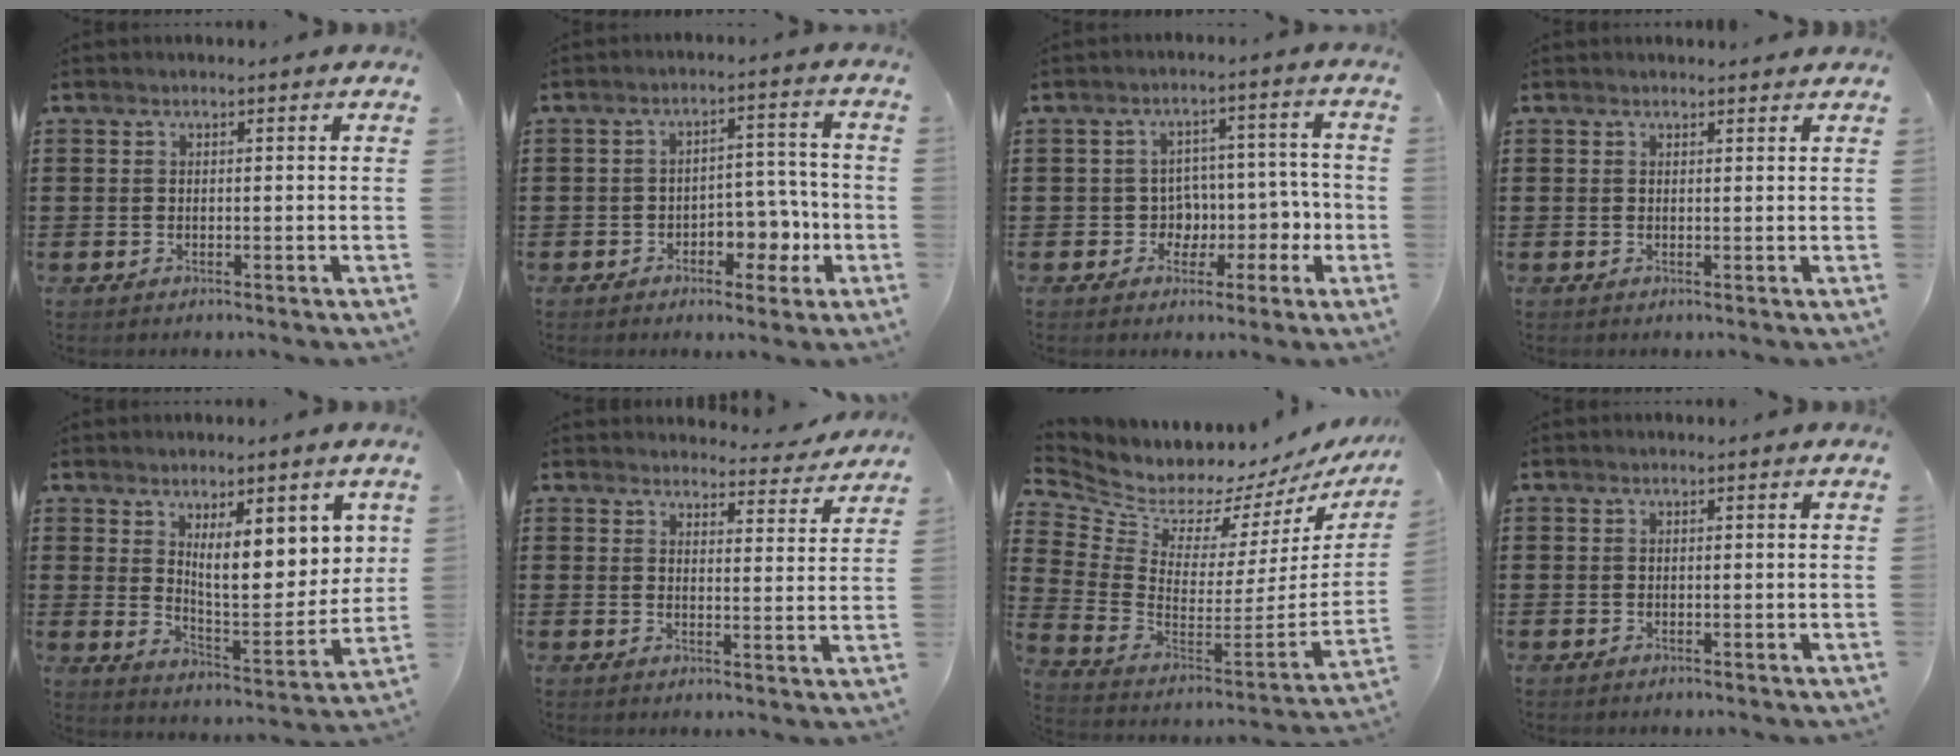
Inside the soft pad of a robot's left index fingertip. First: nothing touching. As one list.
[{"total": 5.6, "force": [-2.7, 3.6, 3.4], "torque": [-0.051, 0.012, -0.052]}, {"total": 5.4, "force": [-0.7, 5.2, 1.2], "torque": [-0.030, -0.007, -0.012]}, {"total": 0.8, "force": [0.7, 0.1, 0.1], "torque": [-0.004, 0.000, 0.015]}, {"total": 8.7, "force": [4.7, 2.7, 6.8], "torque": [-0.109, -0.031, 0.076]}, {"total": 4.0, "force": [4.0, 0.4, 0.5], "torque": [-0.018, -0.024, 0.070]}, {"total": 5.9, "force": [5.7, 1.5, 0.4], "torque": [-0.055, -0.068, 0.095]}, {"total": 0.0}]